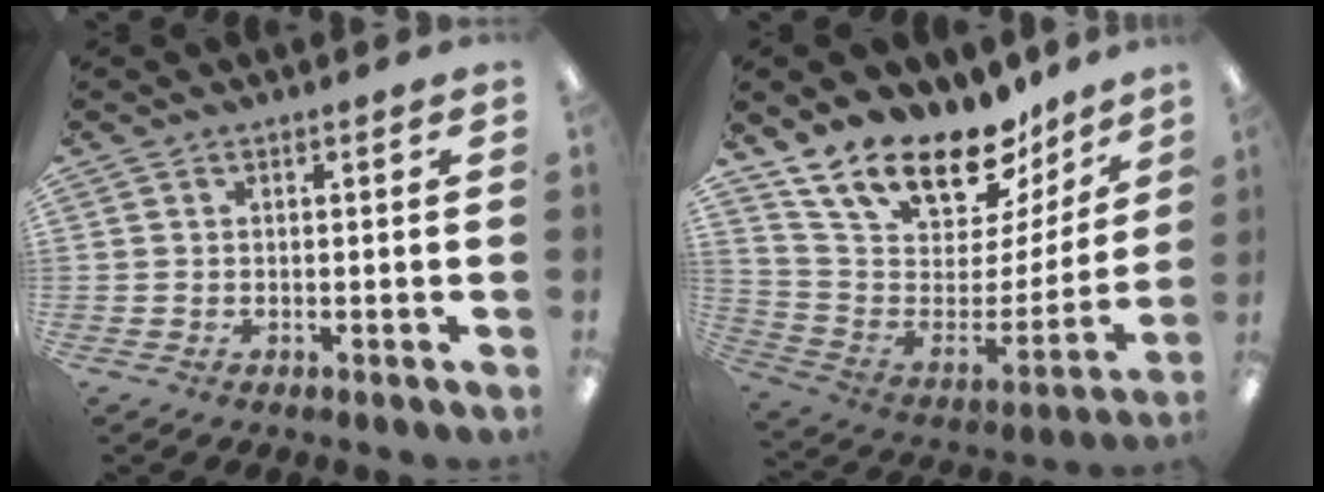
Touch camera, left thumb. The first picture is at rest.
{"total": 20.9, "force": [16.3, 8.4, 9.9], "torque": [-0.169, -0.119, 0.289]}